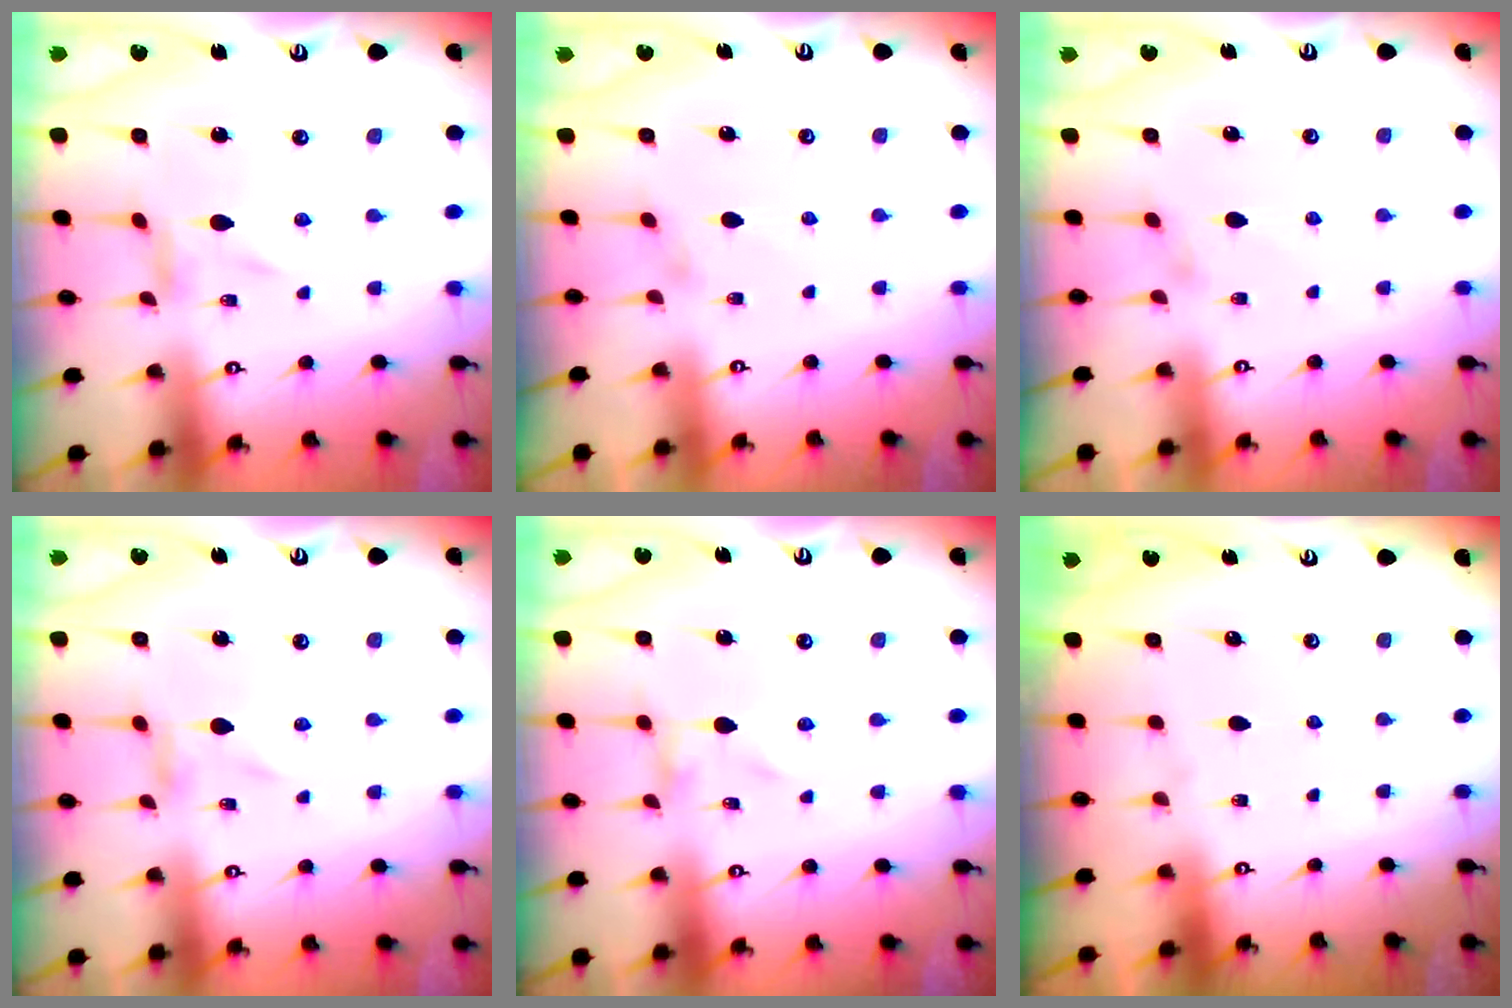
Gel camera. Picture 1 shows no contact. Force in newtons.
{"total": 0.0}
{"total": 0.0}
{"total": 0.0}
{"total": 0.0}
{"total": 0.0}